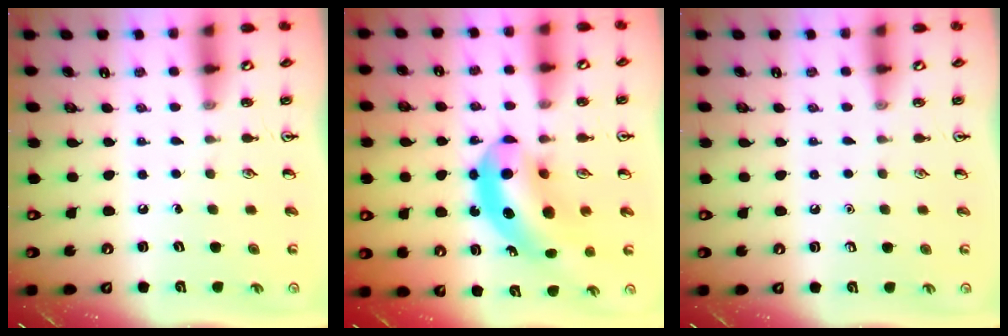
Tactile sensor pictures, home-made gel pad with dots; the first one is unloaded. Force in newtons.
{"total": 11.7, "press": 11.0, "slide": 4.0}
{"total": 0.0}